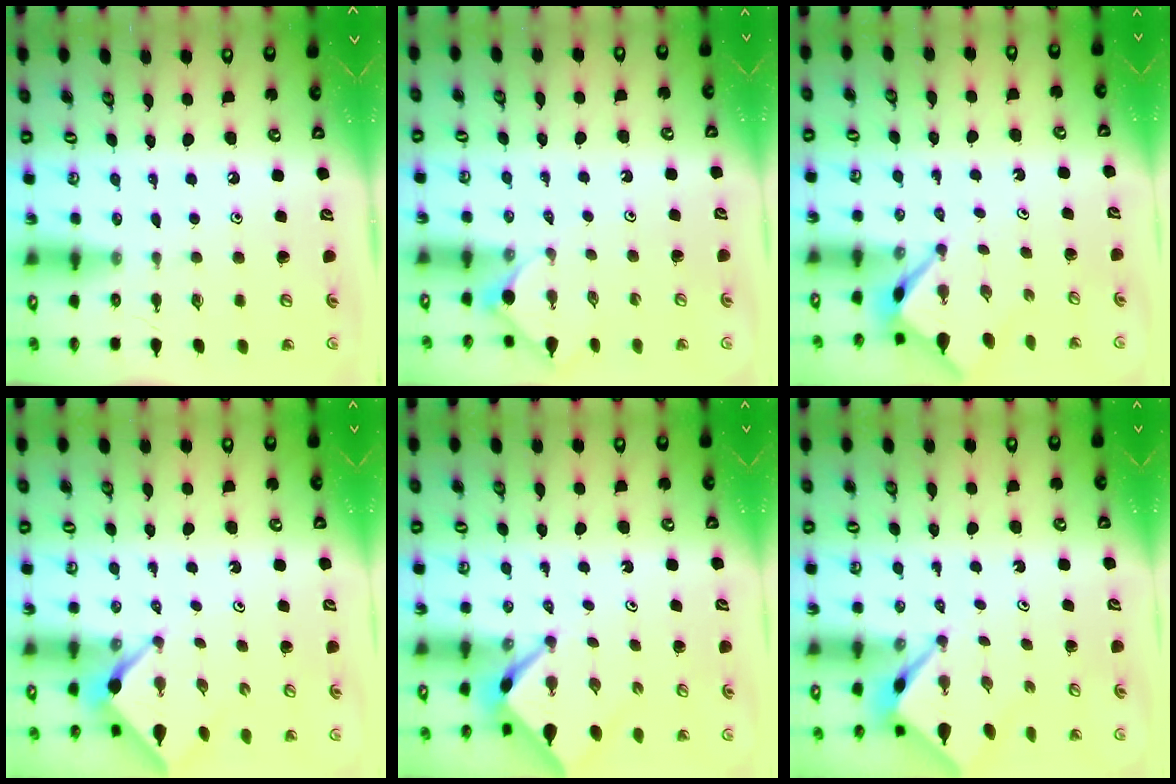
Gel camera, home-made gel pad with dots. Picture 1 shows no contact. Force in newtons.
{"total": 2.3, "press": 2.2, "slide": 0.3}
{"total": 2.9, "press": 2.9, "slide": 0.2}
{"total": 2.4, "press": 2.4, "slide": 0.4}
{"total": 2.6, "press": 2.6, "slide": 0.3}
{"total": 2.6, "press": 2.6, "slide": 0.2}